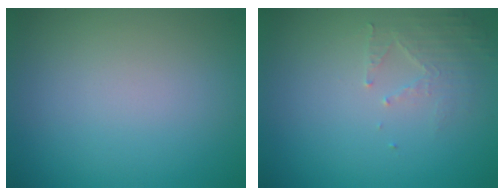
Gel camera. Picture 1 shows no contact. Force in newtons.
{"total": 2.0, "press": 1.9, "slide": 0.3}